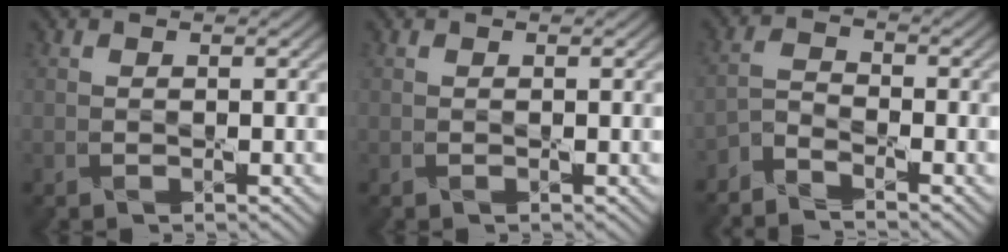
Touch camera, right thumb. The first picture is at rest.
{"total": 0.0}
{"total": 3.5, "force": [-3.3, 0.7, 0.8], "torque": [-0.021, -0.006, -0.079]}